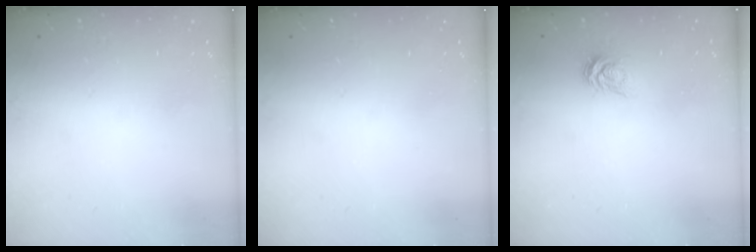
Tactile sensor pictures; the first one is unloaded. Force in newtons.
{"total": 0.0}
{"total": 3.8, "press": 3.8, "slide": 0.5}